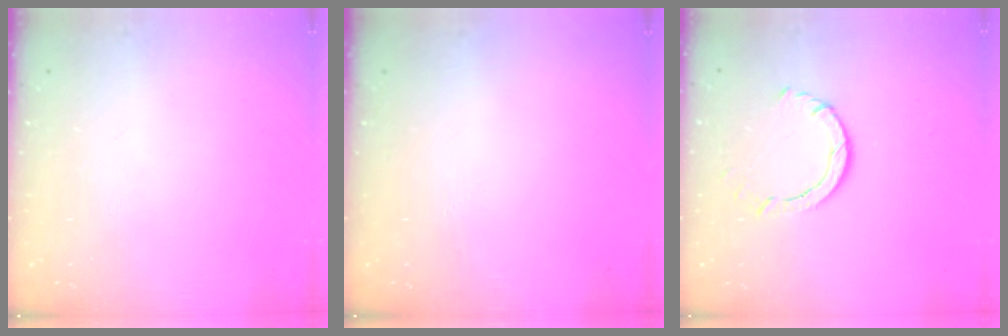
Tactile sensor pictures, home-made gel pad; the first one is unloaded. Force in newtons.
{"total": 0.0}
{"total": 3.8, "press": 3.8, "slide": 0.5}